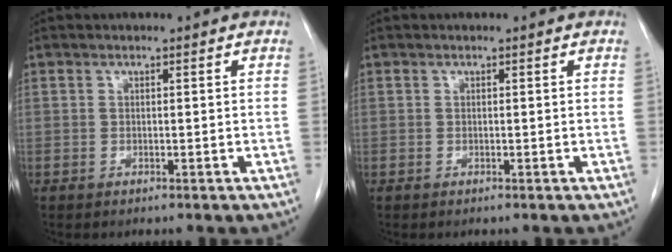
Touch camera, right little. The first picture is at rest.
{"total": 0.0}